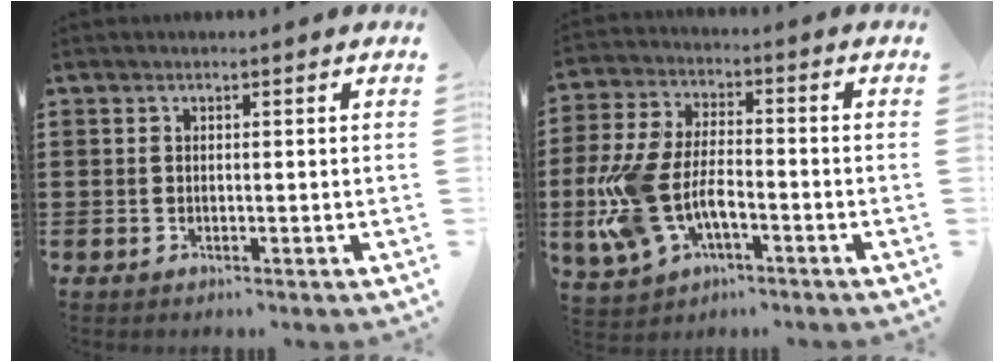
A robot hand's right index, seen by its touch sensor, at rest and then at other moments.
{"total": 10.5, "force": [-3.2, 5.7, 8.2], "torque": [-0.208, -0.007, -0.063]}